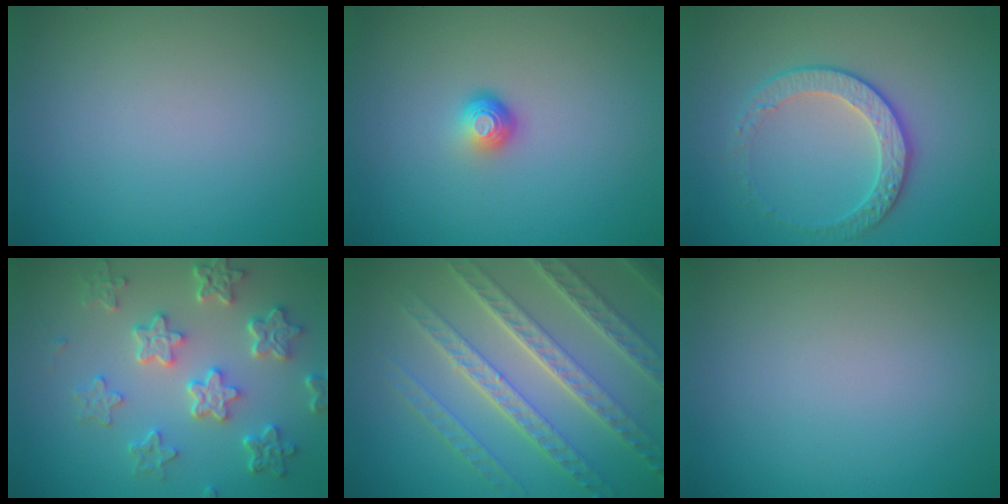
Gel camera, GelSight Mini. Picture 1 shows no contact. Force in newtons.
{"total": 1.8, "press": 1.2, "slide": 1.4}
{"total": 2.8, "press": 2.4, "slide": 1.4}
{"total": 6.2, "press": 4.6, "slide": 4.2}
{"total": 7.9, "press": 5.7, "slide": 5.5}
{"total": 0.0}